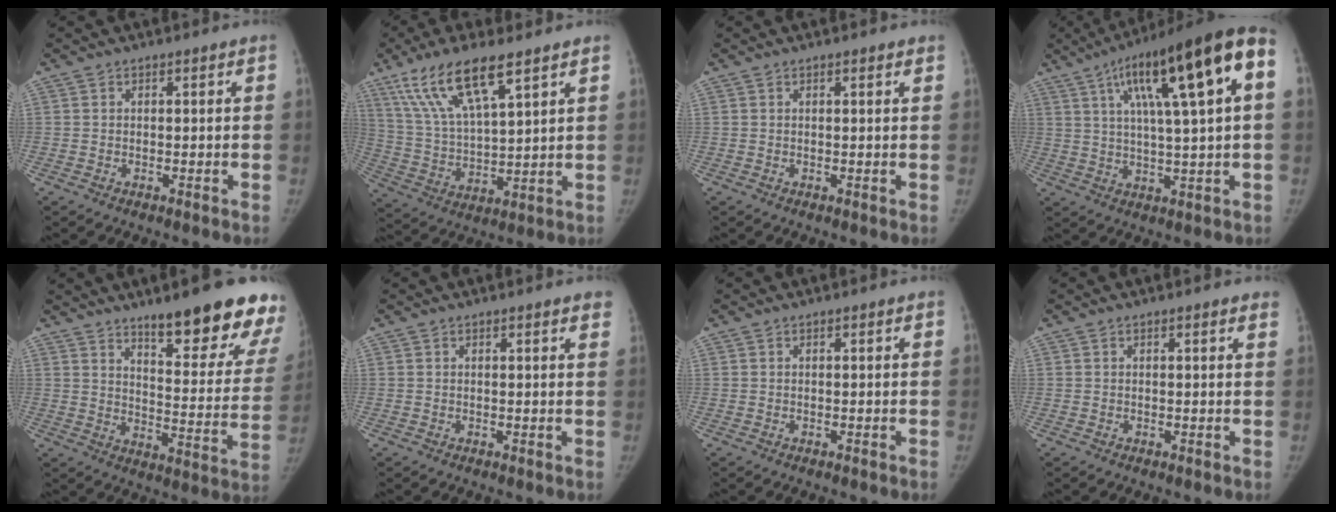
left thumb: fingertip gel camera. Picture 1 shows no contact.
{"total": 15.0, "force": [9.1, 4.2, 11.2], "torque": [-0.211, -0.027, 0.183]}
{"total": 0.8, "force": [0.6, 0.2, 0.6], "torque": [-0.007, 0.000, 0.006]}
{"total": 20.8, "force": [6.8, 3.7, 19.3], "torque": [-0.301, 0.017, 0.101]}
{"total": 21.9, "force": [15.0, 5.2, 15.1], "torque": [-0.160, -0.090, 0.206]}
{"total": 2.6, "force": [1.9, 0.4, 1.6], "torque": [-0.011, -0.001, 0.014]}
{"total": 0.0}
{"total": 1.5, "force": [1.1, 0.2, 0.9], "torque": [-0.008, 0.001, 0.008]}